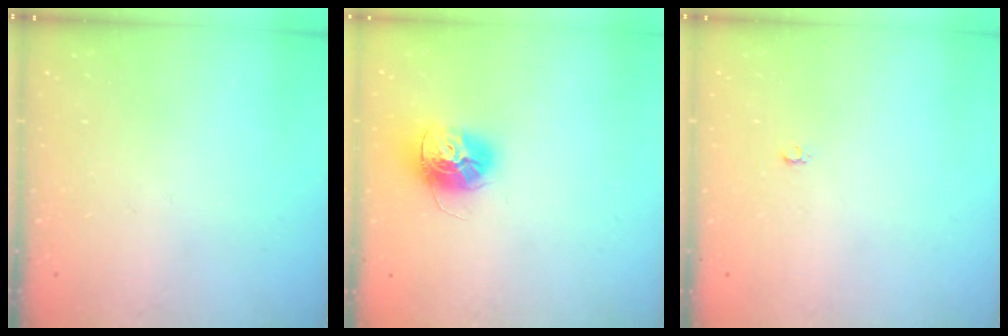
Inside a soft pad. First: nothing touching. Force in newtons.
{"total": 13.4, "press": 13.4, "slide": 1.2}
{"total": 2.2, "press": 2.2, "slide": 0.2}